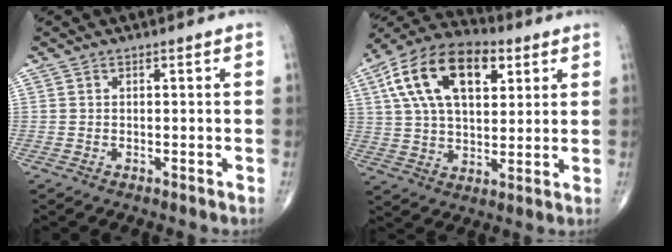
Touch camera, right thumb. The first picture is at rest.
{"total": 19.2, "force": [7.0, 10.6, 14.3], "torque": [-0.237, 0.004, 0.117]}